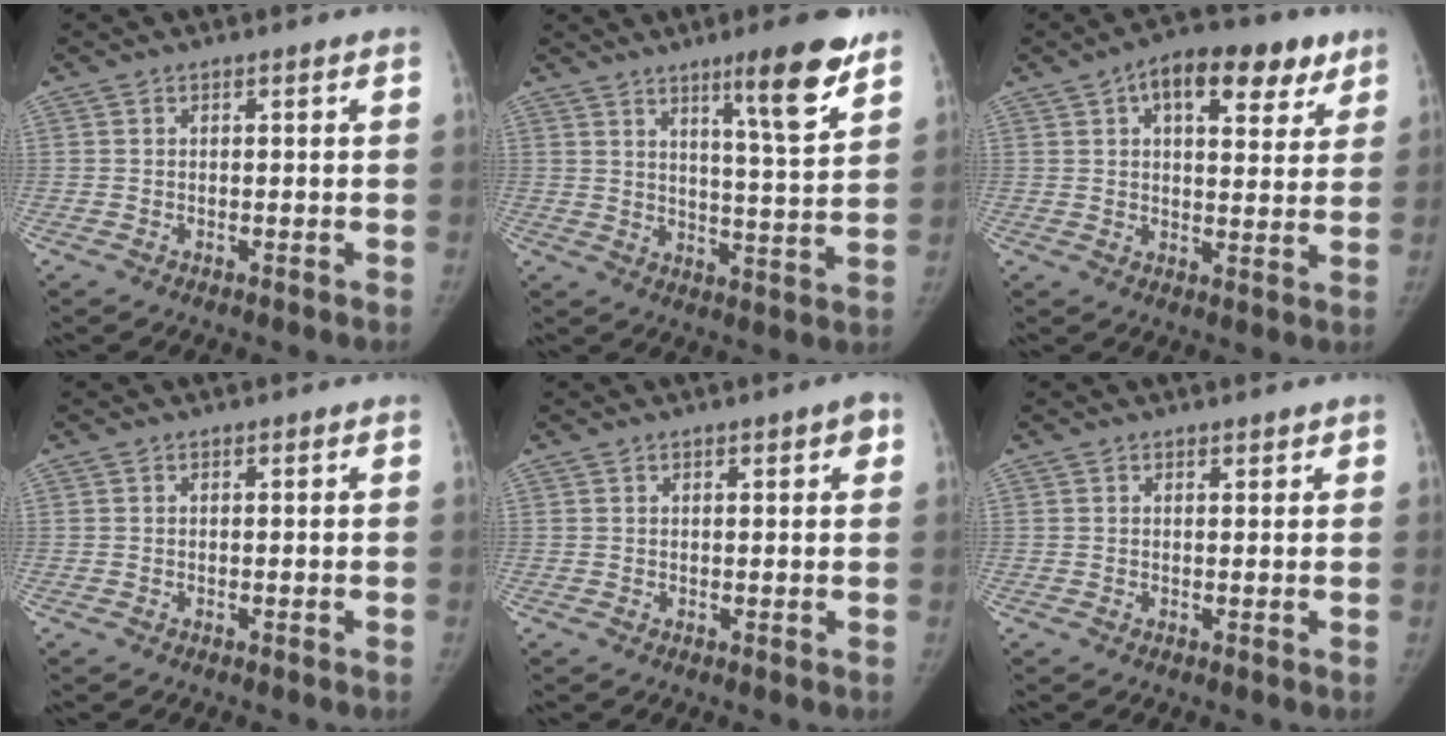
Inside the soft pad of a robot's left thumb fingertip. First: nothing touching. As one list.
[{"total": 13.2, "force": [8.4, 1.5, 10.0], "torque": [-0.133, -0.052, 0.126]}, {"total": 14.7, "force": [7.4, 7.3, 10.5], "torque": [-0.107, -0.005, 0.101]}, {"total": 0.0}, {"total": 2.9, "force": [1.4, 0.8, 2.5], "torque": [-0.025, -0.001, 0.016]}, {"total": 1.1, "force": [0.8, 0.5, 0.4], "torque": [0.000, -0.004, 0.009]}]